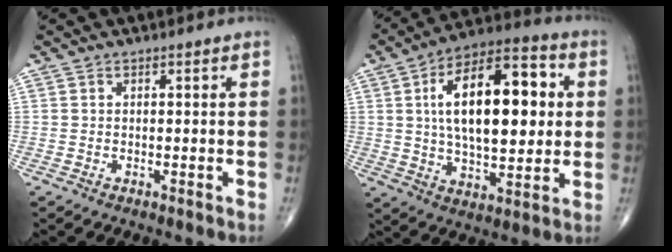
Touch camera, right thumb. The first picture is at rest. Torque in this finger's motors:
{"motor_torque": [0.96, 4.05, 2.21, 0.56, 0.23]}